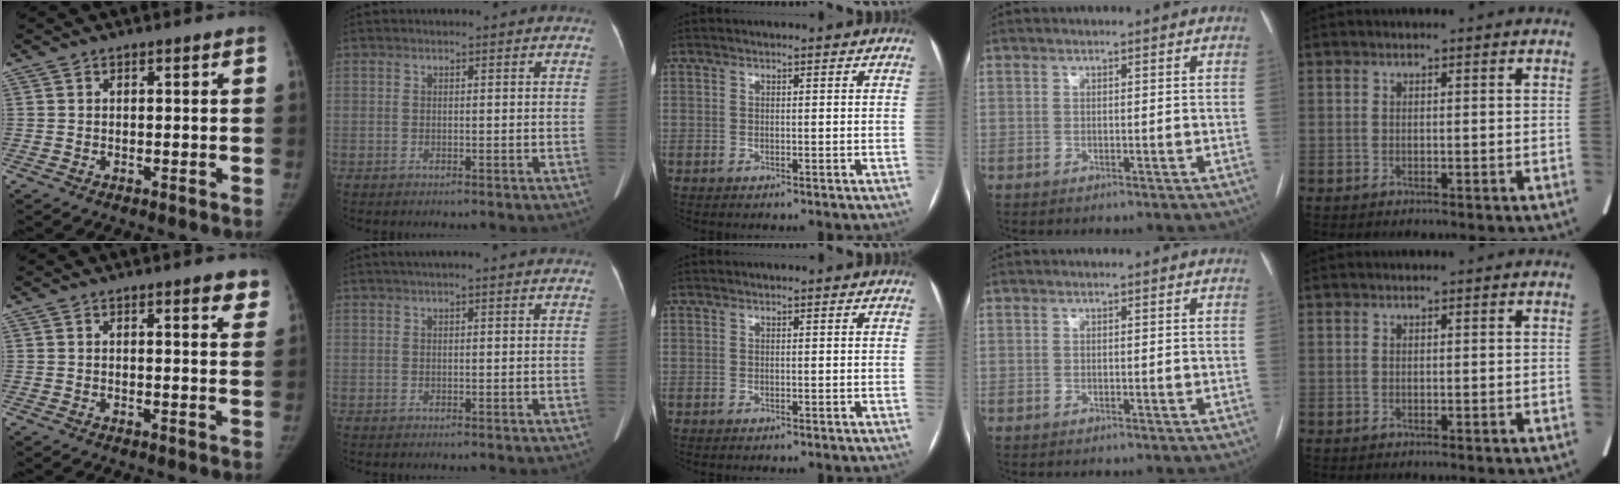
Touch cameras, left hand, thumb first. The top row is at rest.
{"thumb": {"total": 3.9, "force": [2.6, 1.1, 2.6], "torque": [-0.015, -0.011, 0.027]}, "index": {"total": 4.1, "force": [3.3, -0.2, 2.3], "torque": [-0.031, 0.034, 0.044]}}